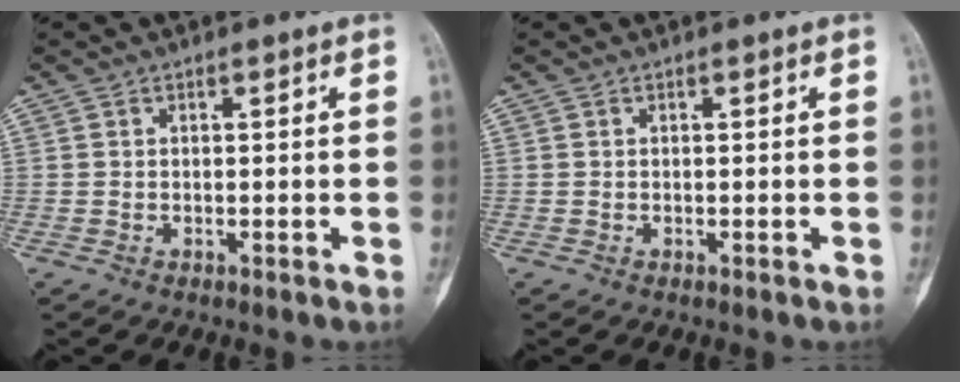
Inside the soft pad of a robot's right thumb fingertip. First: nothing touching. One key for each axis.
{"total": 0.0}